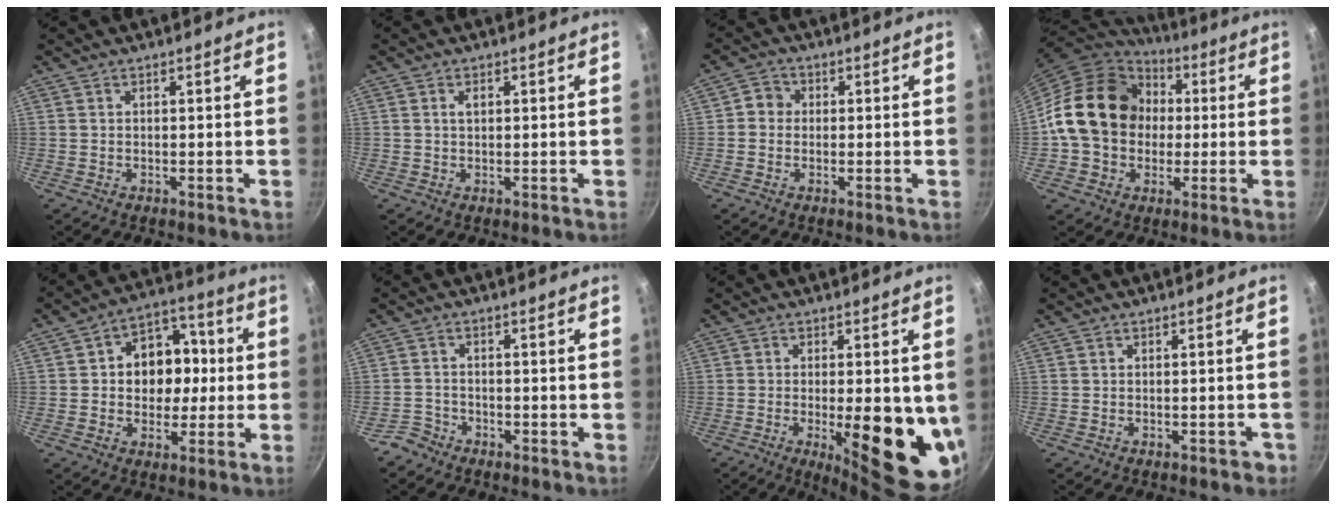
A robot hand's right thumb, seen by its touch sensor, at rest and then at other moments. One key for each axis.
{"total": 1.6, "fx": 0.4, "fy": 1.0, "fz": 1.1, "tx": -0.014, "ty": 0.004, "tz": 0.007}
{"total": 3.3, "fx": 0.0, "fy": 3.1, "fz": 1.2, "tx": -0.005, "ty": 0.005, "tz": -0.013}
{"total": 19.3, "fx": 1.4, "fy": 15.8, "fz": 11.0, "tx": -0.160, "ty": 0.031, "tz": 0.016}
{"total": 13.2, "fx": 0.7, "fy": 10.5, "fz": 7.9, "tx": -0.067, "ty": 0.021, "tz": 0.000}
{"total": 3.1, "fx": -2.4, "fy": 1.9, "fz": 0.2, "tx": 0.001, "ty": 0.032, "tz": -0.046}
{"total": 16.1, "fx": -2.3, "fy": 5.5, "fz": 15.0, "tx": -0.184, "ty": -0.021, "tz": -0.025}
{"total": 1.5, "fx": -0.8, "fy": 1.1, "fz": 0.7, "tx": 0.005, "ty": 0.018, "tz": -0.001}